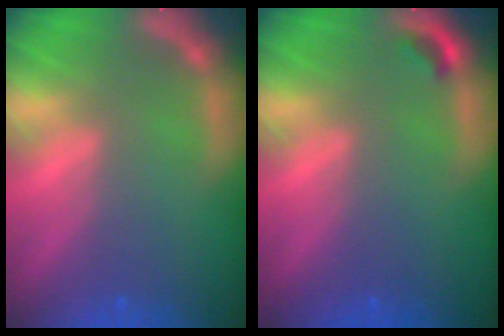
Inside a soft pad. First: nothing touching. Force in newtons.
{"total": 0.9}